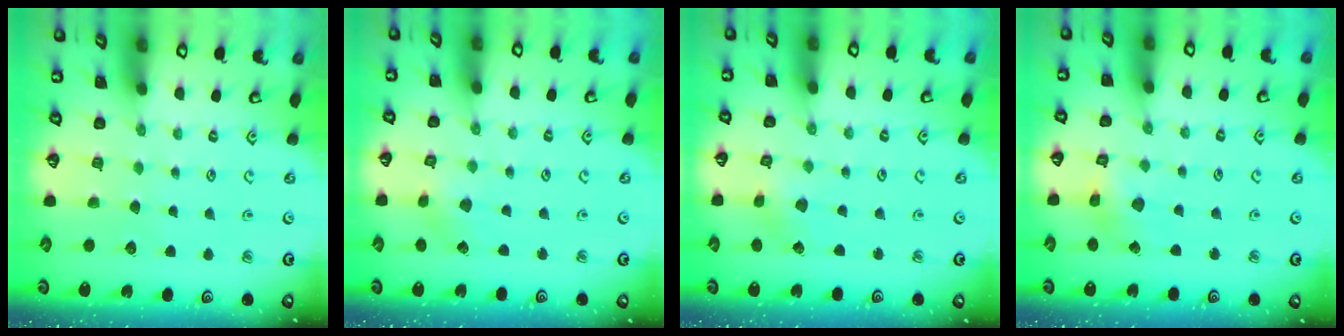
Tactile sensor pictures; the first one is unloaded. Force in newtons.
{"total": 2.1, "press": 2.1, "slide": 0.1}
{"total": 2.4, "press": 2.4, "slide": 0.3}
{"total": 4.3, "press": 4.3, "slide": 0.6}